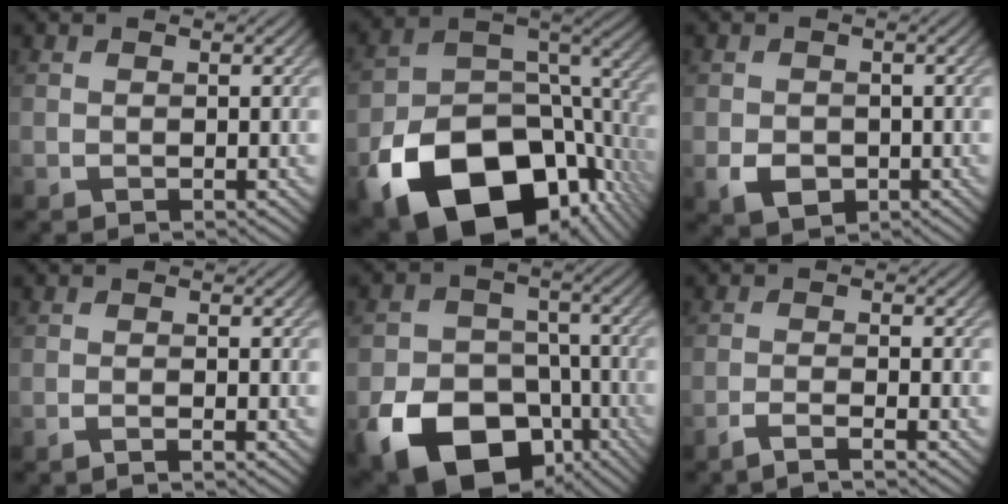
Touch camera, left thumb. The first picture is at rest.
{"total": 19.2, "force": [-9.2, 12.0, 11.8], "torque": [-0.224, -0.054, -0.135]}
{"total": 3.3, "force": [-1.1, 2.6, 1.7], "torque": [-0.036, -0.013, -0.021]}
{"total": 1.4, "force": [-1.1, 0.1, 1.0], "torque": [-0.013, 0.002, -0.027]}
{"total": 16.2, "force": [-8.5, 11.2, 8.1], "torque": [-0.173, -0.053, -0.140]}
{"total": 3.1, "force": [-2.3, 0.3, 2.0], "torque": [-0.025, 0.001, -0.061]}